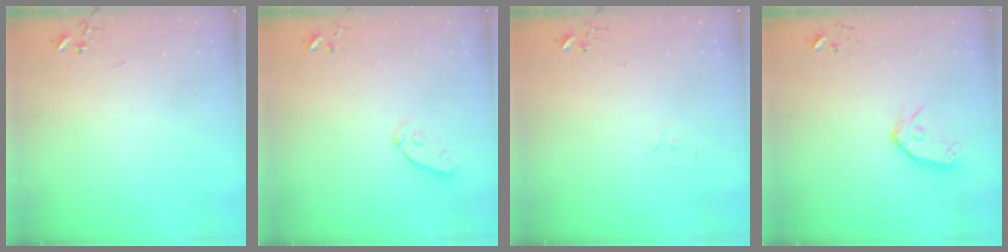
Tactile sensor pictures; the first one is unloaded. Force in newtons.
{"total": 5.6, "press": 5.6, "slide": 0.7}
{"total": 6.8, "press": 6.8, "slide": 0.5}
{"total": 11.3, "press": 11.2, "slide": 1.4}